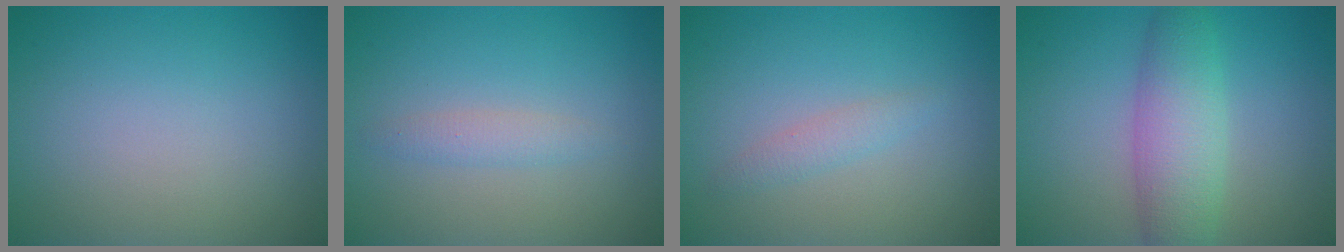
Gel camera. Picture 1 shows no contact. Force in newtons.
{"total": 1.3, "press": 1.3, "slide": 0.1}
{"total": 1.3, "press": 1.3, "slide": 0.0}
{"total": 3.9, "press": 3.9, "slide": 0.2}